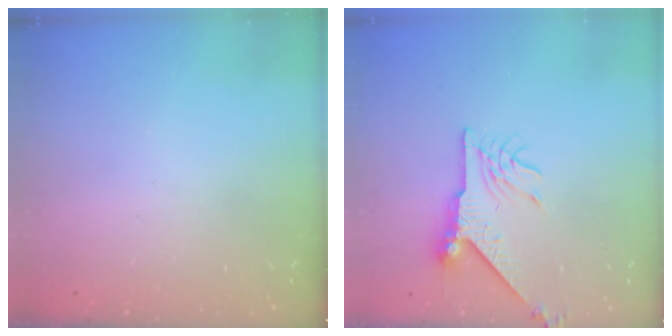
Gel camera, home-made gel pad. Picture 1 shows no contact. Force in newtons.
{"total": 7.7, "press": 7.7, "slide": 1.0}